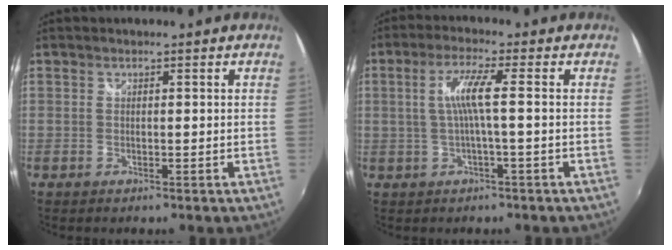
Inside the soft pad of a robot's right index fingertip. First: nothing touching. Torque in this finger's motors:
{"motor_torque": [0.40, -0.02, 0.36, 0.11]}